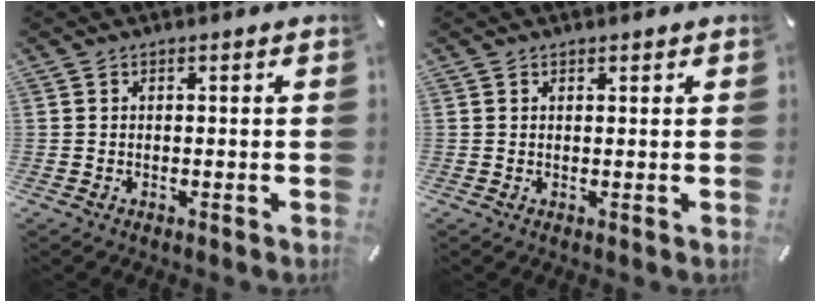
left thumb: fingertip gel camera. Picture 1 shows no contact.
{"total": 0.6, "force": [0.5, 0.3, 0.1], "torque": [-0.003, -0.001, 0.010]}